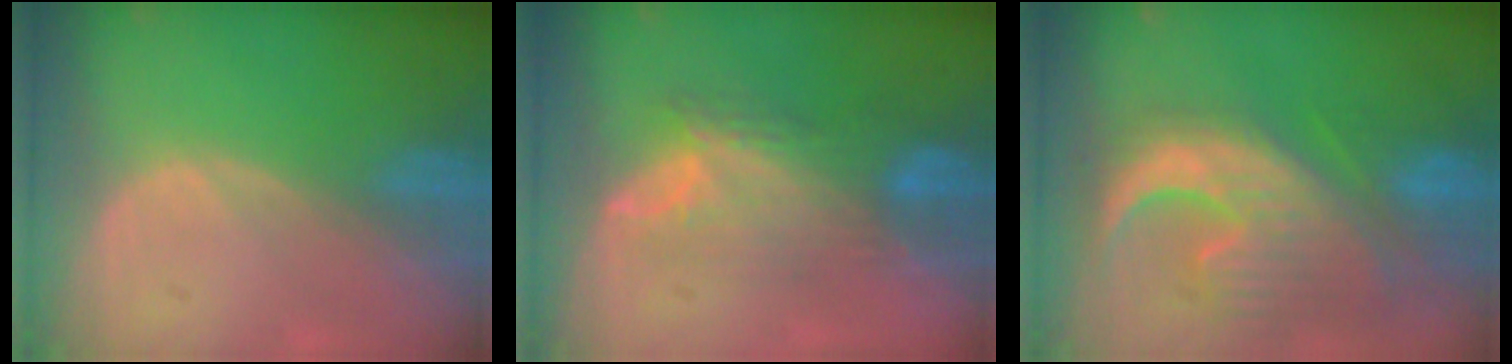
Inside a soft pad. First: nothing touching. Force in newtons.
{"total": 7.6, "press": 7.3, "slide": 2.2}
{"total": 13.5, "press": 11.4, "slide": 7.2}